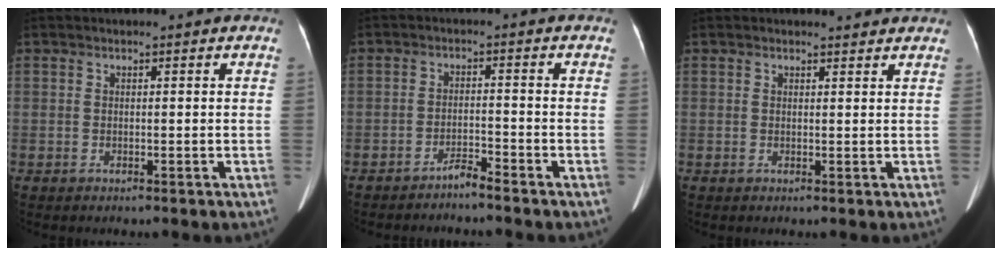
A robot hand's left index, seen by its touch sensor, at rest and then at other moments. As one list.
[{"total": 2.5, "force": [-2.3, -0.3, 0.7], "torque": [-0.012, -0.006, -0.044]}, {"total": 1.7, "force": [1.7, 0.3, 0.1], "torque": [-0.008, -0.001, 0.018]}]